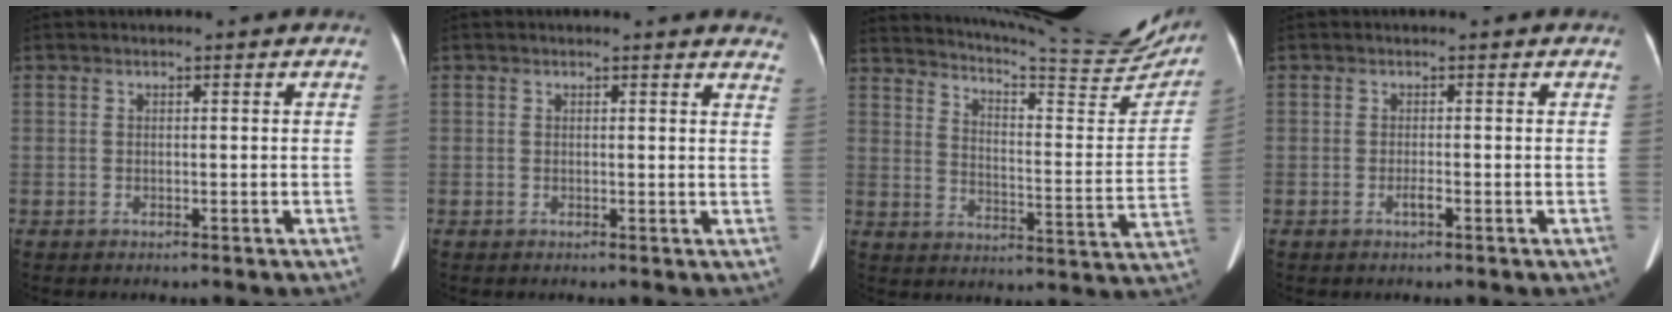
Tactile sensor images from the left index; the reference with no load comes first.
{"total": 6.2, "force": [6.1, 0.9, 1.1], "torque": [0.015, -0.029, 0.033]}
{"total": 25.4, "force": [23.3, 1.6, 9.9], "torque": [-0.151, -0.089, 0.296]}
{"total": 1.0, "force": [-0.5, -0.1, 0.8], "torque": [-0.017, -0.002, -0.004]}